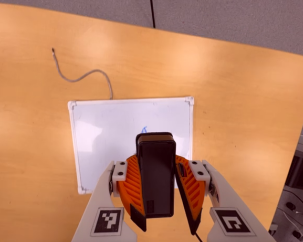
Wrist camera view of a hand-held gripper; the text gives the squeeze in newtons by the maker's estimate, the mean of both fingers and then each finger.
{"total": 9.1, "left": 9.2, "right": 9.1}